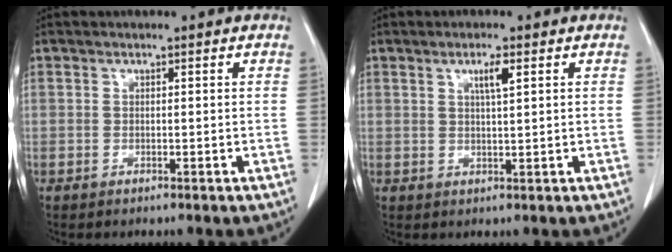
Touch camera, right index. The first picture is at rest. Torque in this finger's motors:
{"motor_torque": [0.26, 0.09, 0.08, 0.02]}